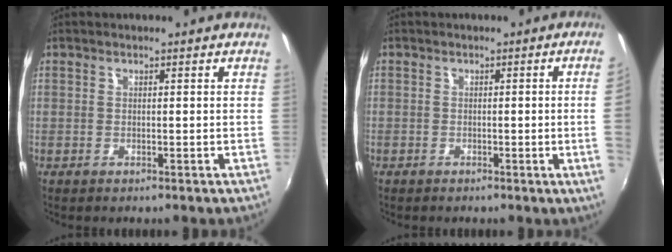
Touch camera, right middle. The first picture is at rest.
{"total": 3.4, "force": [-0.1, -1.7, 3.0], "torque": [-0.049, -0.010, 0.005]}